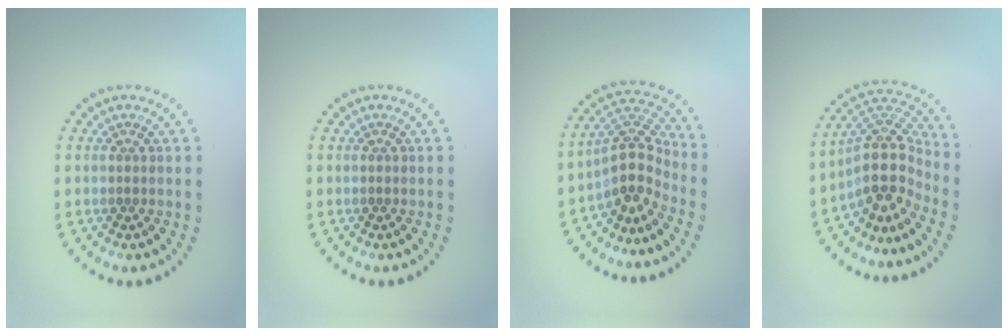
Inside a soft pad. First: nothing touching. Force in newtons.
{"total": 0.0}
{"total": 4.0, "press": 3.2, "slide": 2.5}
{"total": 4.9, "press": 3.7, "slide": 3.2}